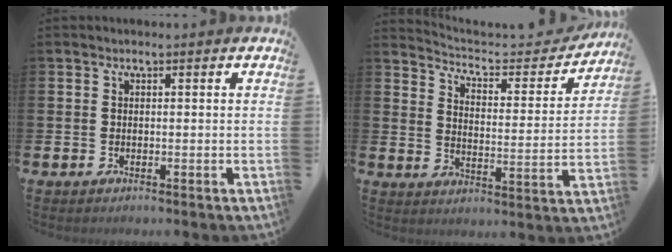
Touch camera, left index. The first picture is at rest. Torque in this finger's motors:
{"motor_torque": [0.37, -1.76, 0.03, -0.03]}